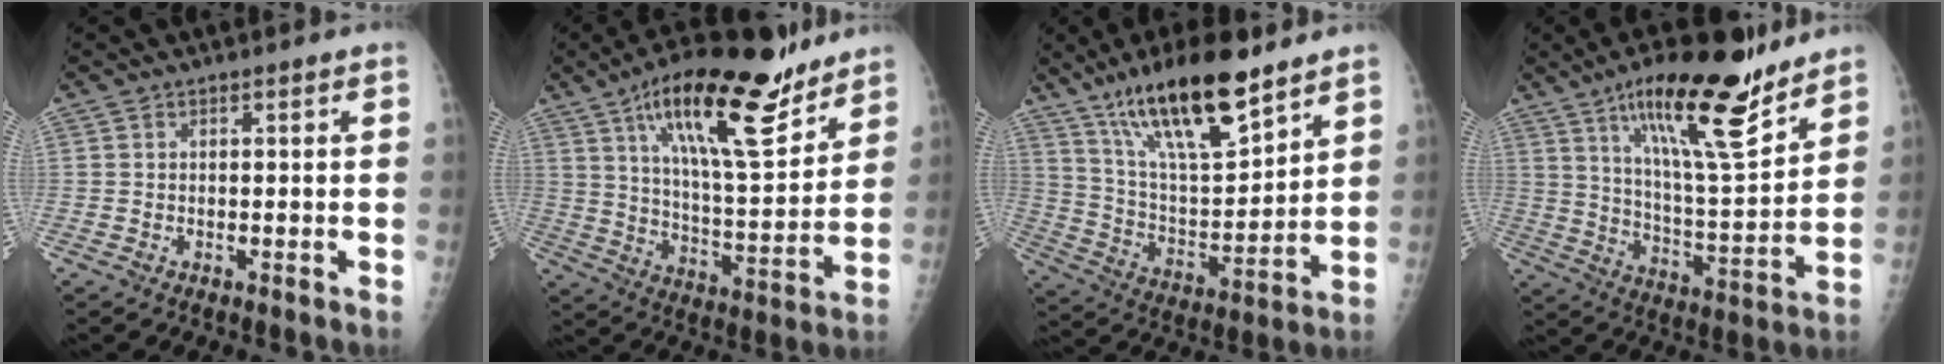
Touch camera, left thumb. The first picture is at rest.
{"total": 22.0, "force": [14.2, 6.6, 15.5], "torque": [-0.223, -0.068, 0.235]}
{"total": 20.0, "force": [13.8, 5.4, 13.4], "torque": [-0.208, -0.066, 0.251]}
{"total": 20.2, "force": [13.3, 4.7, 14.4], "torque": [-0.206, -0.075, 0.224]}